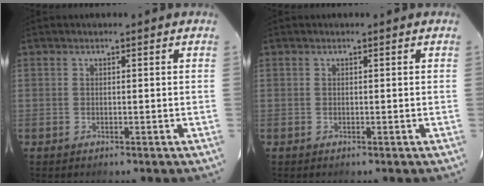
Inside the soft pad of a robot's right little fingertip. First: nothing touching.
{"total": 0.0}